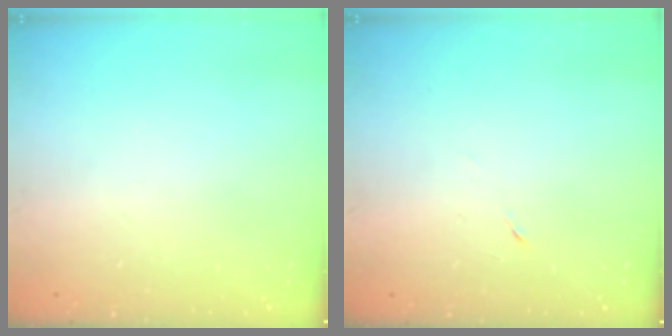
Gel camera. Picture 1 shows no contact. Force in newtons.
{"total": 3.3, "press": 3.0, "slide": 1.4}